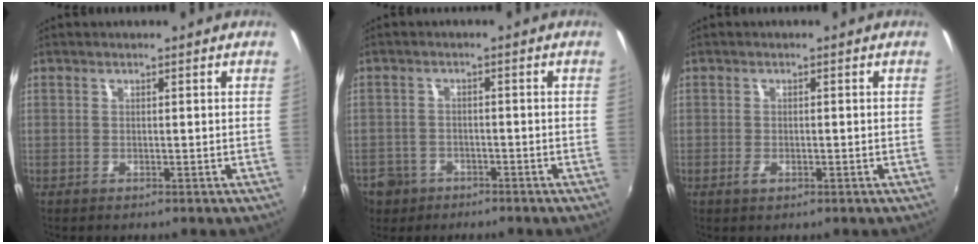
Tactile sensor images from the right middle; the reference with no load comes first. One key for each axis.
{"total": 7.8, "fx": -4.3, "fy": 6.1, "fz": 2.3, "tx": -0.079, "ty": 0.007, "tz": -0.066}
{"total": 1.7, "fx": -0.9, "fy": 0.8, "fz": 1.1, "tx": -0.023, "ty": -0.002, "tz": -0.016}